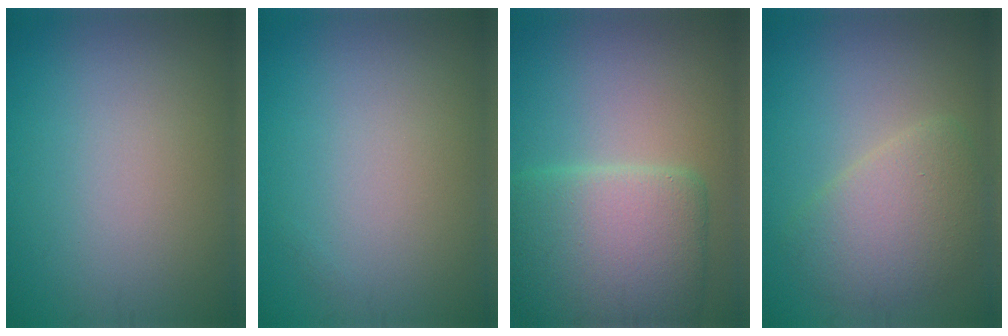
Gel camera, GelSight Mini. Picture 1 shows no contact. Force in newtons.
{"total": 0.0}
{"total": 7.8, "press": 7.8, "slide": 0.3}
{"total": 4.0, "press": 3.9, "slide": 0.5}